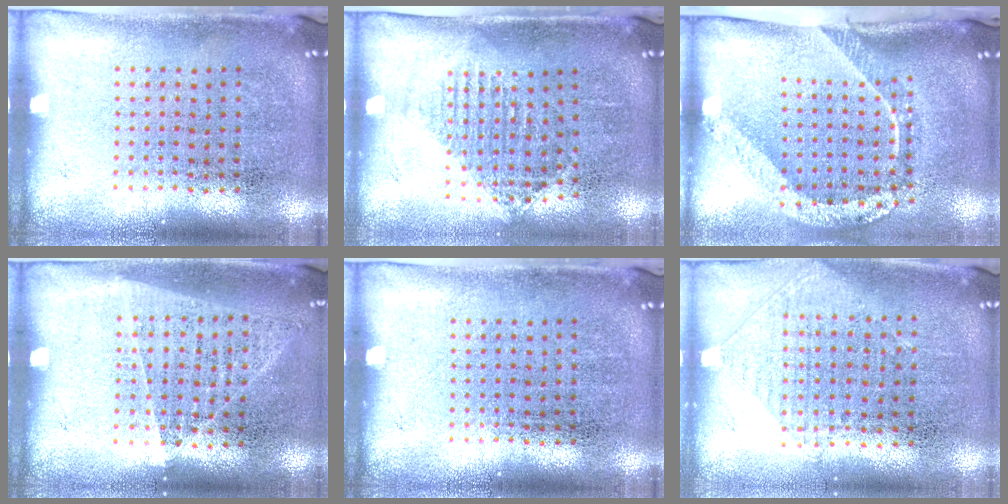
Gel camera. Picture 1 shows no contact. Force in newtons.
{"total": 1.0, "press": 0.9, "slide": 0.4}
{"total": 2.5, "press": 1.7, "slide": 1.8}
{"total": 1.0, "press": 0.9, "slide": 0.4}
{"total": 0.0}
{"total": 0.9, "press": 0.8, "slide": 0.3}